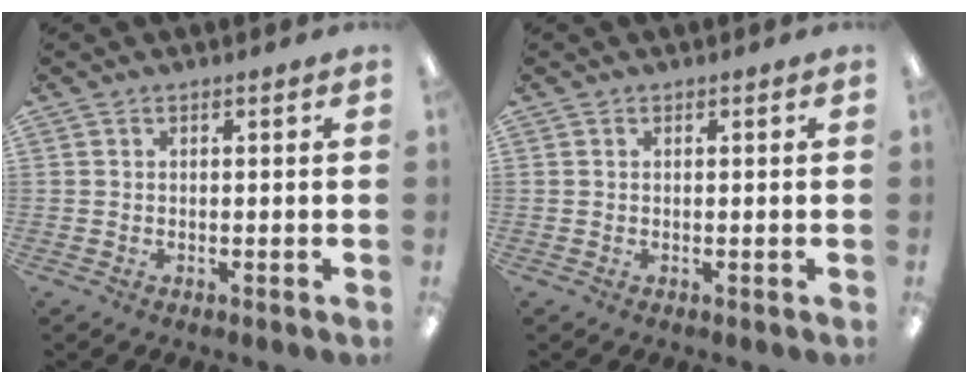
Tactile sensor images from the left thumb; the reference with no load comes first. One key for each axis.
{"total": 0.0}